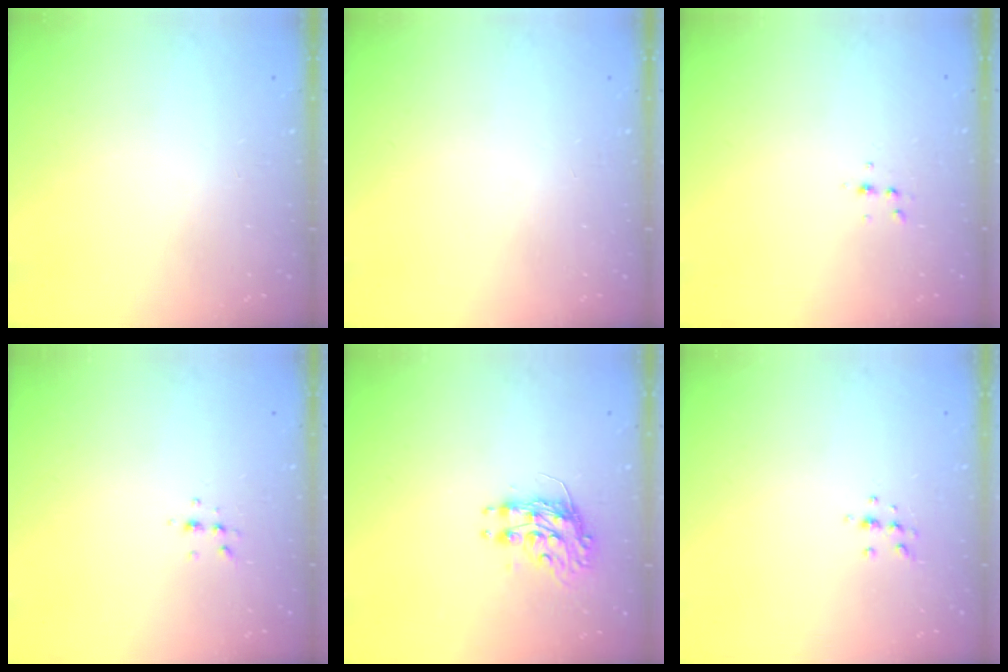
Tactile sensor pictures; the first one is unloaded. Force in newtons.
{"total": 0.0}
{"total": 4.1, "press": 4.0, "slide": 1.1}
{"total": 3.9, "press": 3.8, "slide": 1.2}
{"total": 8.7, "press": 8.7, "slide": 0.5}
{"total": 5.5, "press": 5.3, "slide": 1.5}